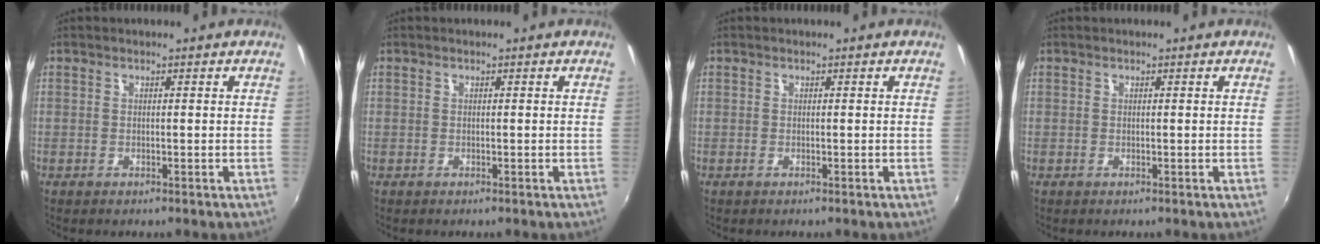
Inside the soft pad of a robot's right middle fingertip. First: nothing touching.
{"total": 0.0}
{"total": 0.0}
{"total": 0.0}